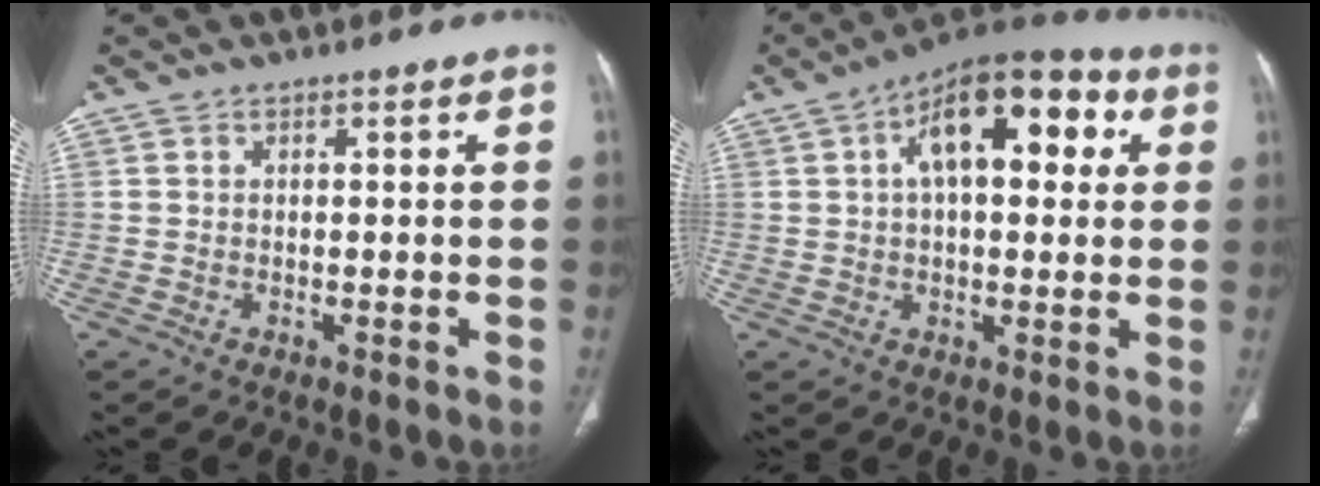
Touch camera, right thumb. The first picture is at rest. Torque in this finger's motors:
{"motor_torque": [0.89, 4.12, 1.14, -0.03, 0.13]}